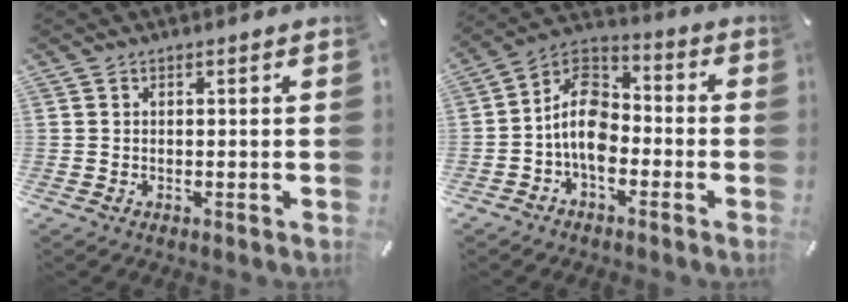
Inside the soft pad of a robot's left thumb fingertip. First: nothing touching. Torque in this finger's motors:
{"motor_torque": [0.09, 1.01, 0.77, -0.44, 0.39]}